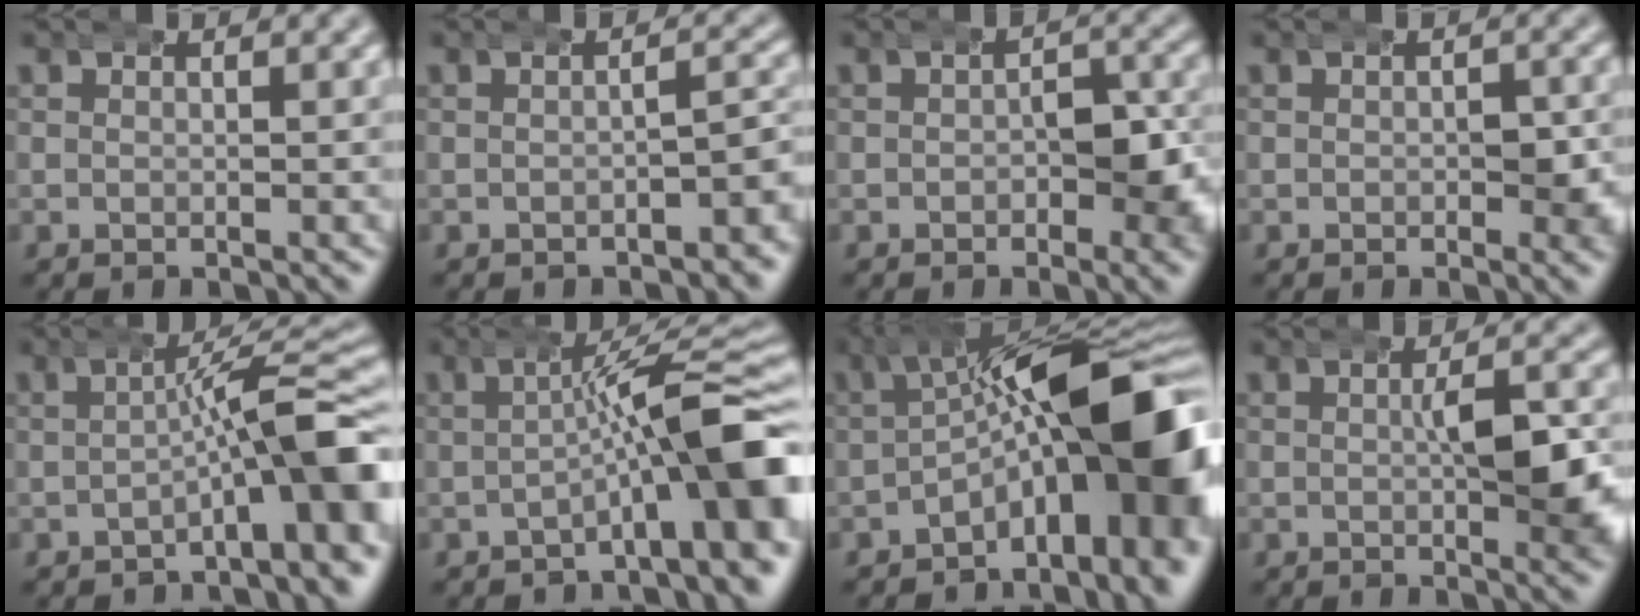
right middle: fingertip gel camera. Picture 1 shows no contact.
{"total": 2.8, "force": [-1.8, 0.9, 1.9], "torque": [-0.027, -0.004, -0.024]}
{"total": 3.0, "force": [-0.6, 1.5, 2.6], "torque": [-0.032, -0.004, -0.014]}
{"total": 1.2, "force": [-0.2, 0.6, 1.0], "torque": [-0.017, -0.002, -0.008]}
{"total": 6.5, "force": [-1.7, 1.4, 6.1], "torque": [-0.089, 0.006, -0.025]}
{"total": 7.3, "force": [-1.8, 1.6, 6.9], "torque": [-0.103, 0.008, -0.029]}
{"total": 13.5, "force": [-1.0, 5.6, 12.3], "torque": [-0.164, -0.001, -0.020]}
{"total": 4.1, "force": [0.1, 0.9, 4.0], "torque": [-0.056, -0.002, -0.003]}